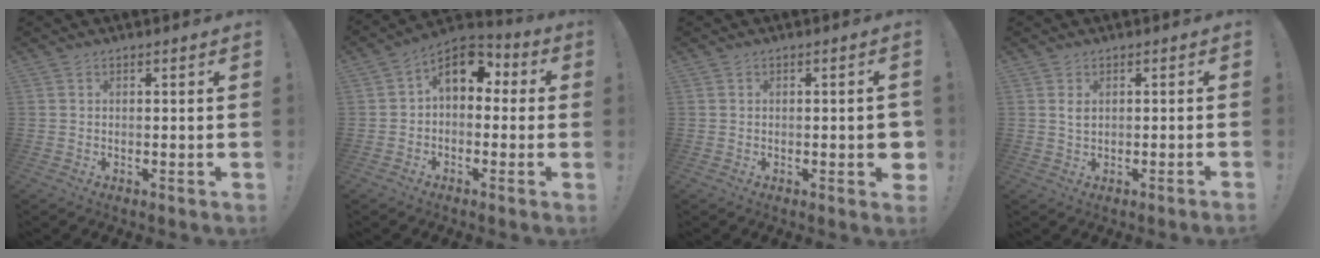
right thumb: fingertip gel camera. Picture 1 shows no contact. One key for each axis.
{"total": 10.1, "fx": 2.8, "fy": 6.7, "fz": 7.0, "tx": -0.092, "ty": -0.001, "tz": 0.057}
{"total": 3.3, "fx": -0.6, "fy": 1.0, "fz": 3.1, "tx": -0.042, "ty": 0.006, "tz": -0.007}
{"total": 1.4, "fx": -0.1, "fy": 0.4, "fz": 1.4, "tx": -0.028, "ty": 0.004, "tz": -0.003}